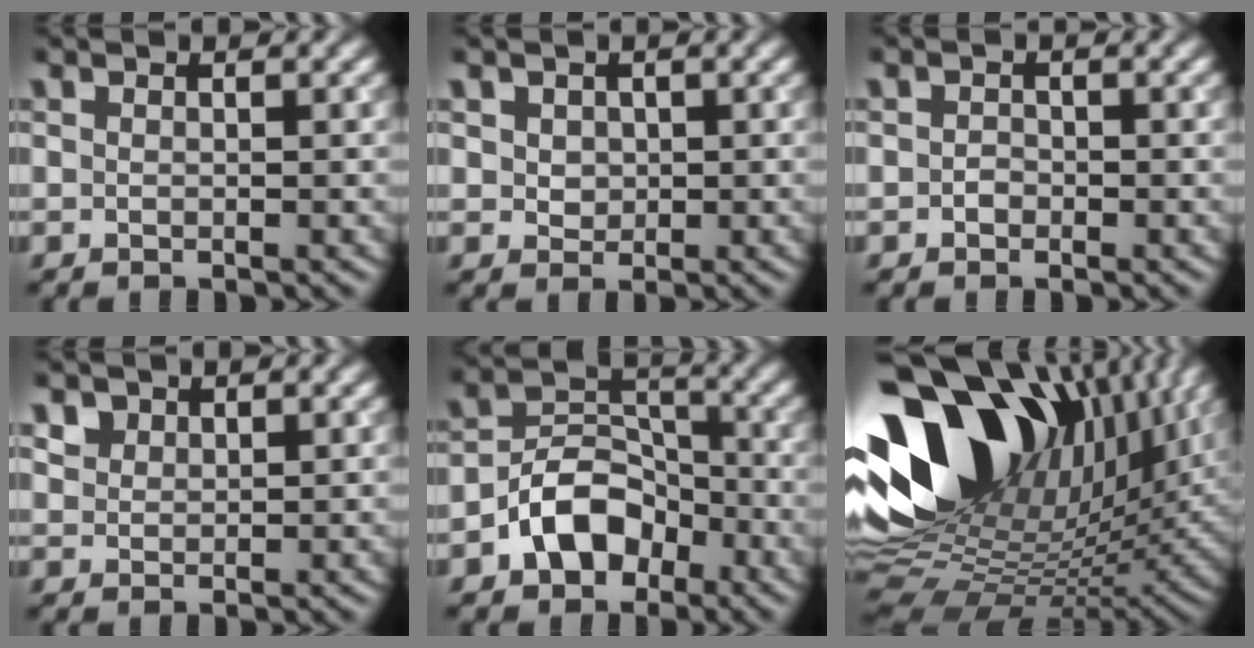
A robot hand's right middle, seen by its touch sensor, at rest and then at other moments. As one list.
[{"total": 1.7, "force": [0.6, 1.5, 0.8], "torque": [-0.014, 0.006, 0.012]}, {"total": 0.8, "force": [-0.3, 0.7, 0.3], "torque": [-0.005, -0.003, -0.007]}, {"total": 1.6, "force": [1.1, 1.1, 0.3], "torque": [-0.010, -0.007, 0.028]}, {"total": 5.8, "force": [-3.0, 3.9, 3.0], "torque": [-0.042, 0.006, -0.062]}, {"total": 17.9, "force": [6.6, 11.3, 12.2], "torque": [-0.240, 0.033, 0.108]}]